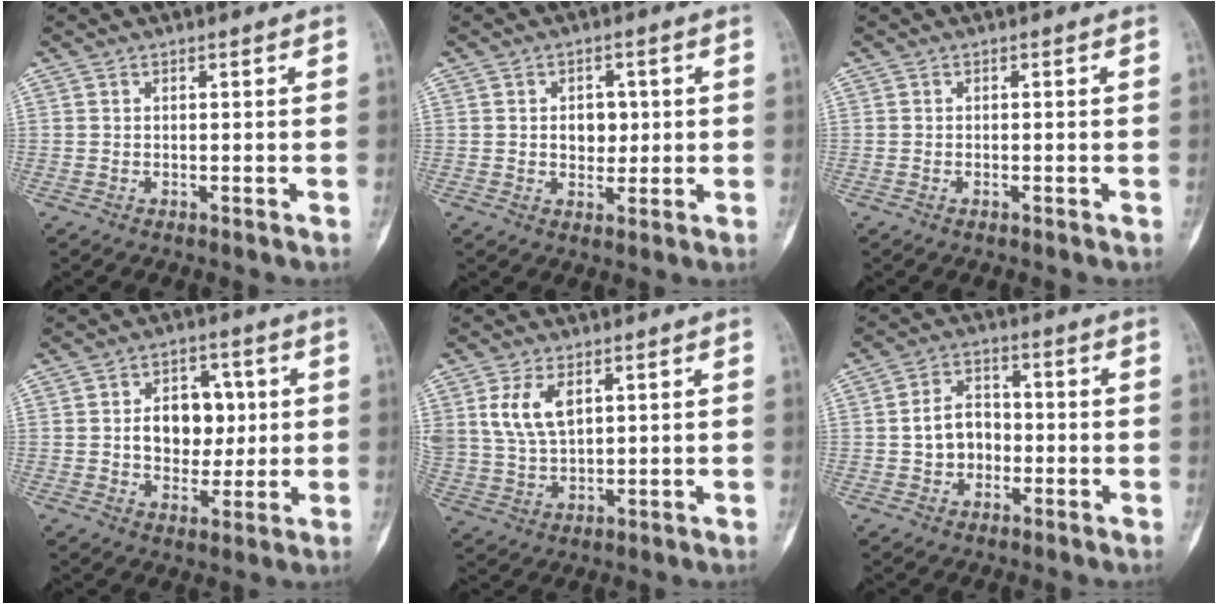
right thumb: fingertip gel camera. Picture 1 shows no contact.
{"total": 4.6, "force": [0.5, 3.5, 3.0], "torque": [-0.017, 0.001, 0.008]}
{"total": 0.0}
{"total": 10.4, "force": [1.1, 7.6, 7.0], "torque": [-0.058, 0.005, 0.020]}
{"total": 8.4, "force": [3.3, 4.7, 6.1], "torque": [-0.116, -0.009, 0.073]}
{"total": 7.3, "force": [-0.9, 5.8, 4.3], "torque": [-0.047, 0.022, -0.022]}